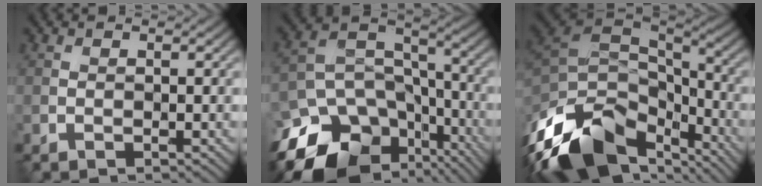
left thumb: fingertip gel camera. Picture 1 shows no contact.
{"total": 17.1, "force": [-10.4, 11.5, 7.2], "torque": [-0.185, -0.038, -0.144]}
{"total": 16.6, "force": [-9.4, 8.8, 10.5], "torque": [-0.270, -0.032, -0.151]}